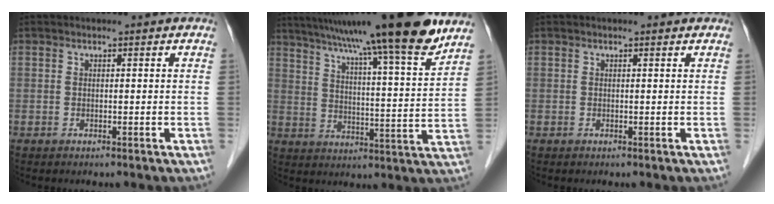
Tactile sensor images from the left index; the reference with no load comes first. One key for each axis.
{"total": 21.0, "fx": 16.7, "fy": -0.1, "fz": 12.7, "tx": -0.201, "ty": 0.003, "tz": 0.241}
{"total": 0.5, "fx": 0.5, "fy": 0.1, "fz": 0.1, "tx": -0.010, "ty": 0.001, "tz": 0.005}